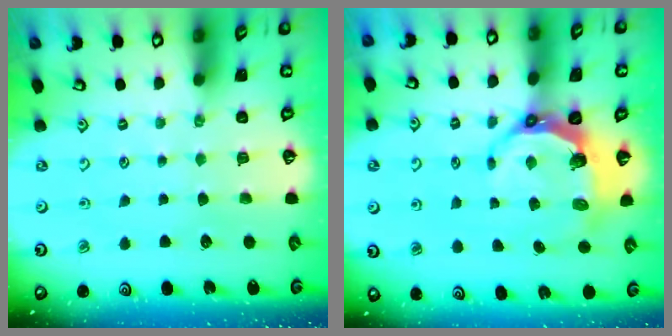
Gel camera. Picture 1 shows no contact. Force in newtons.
{"total": 7.0, "press": 5.6, "slide": 4.2}